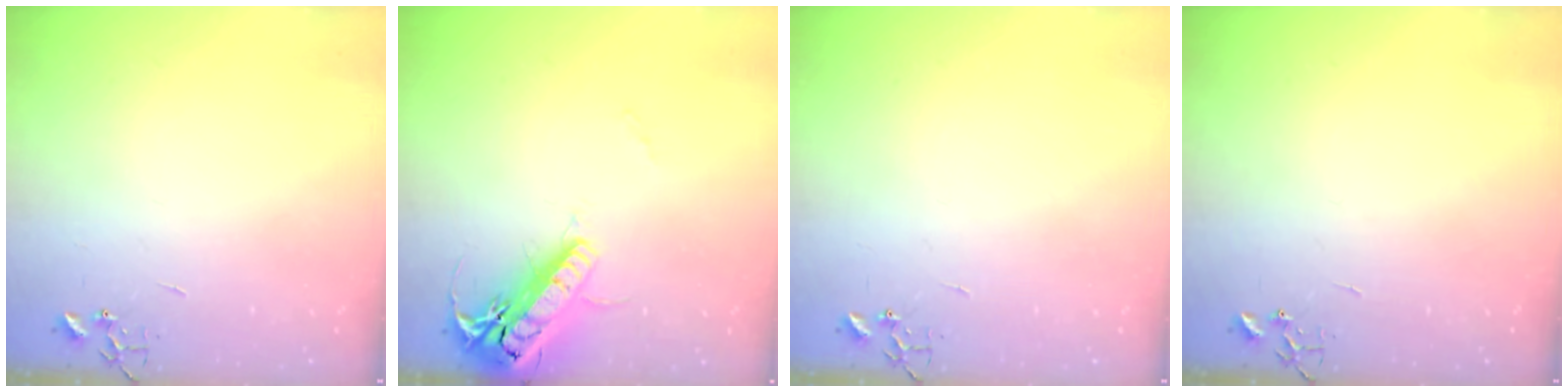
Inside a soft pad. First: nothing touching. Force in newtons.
{"total": 19.2, "press": 18.9, "slide": 3.3}
{"total": 0.0}
{"total": 0.0}